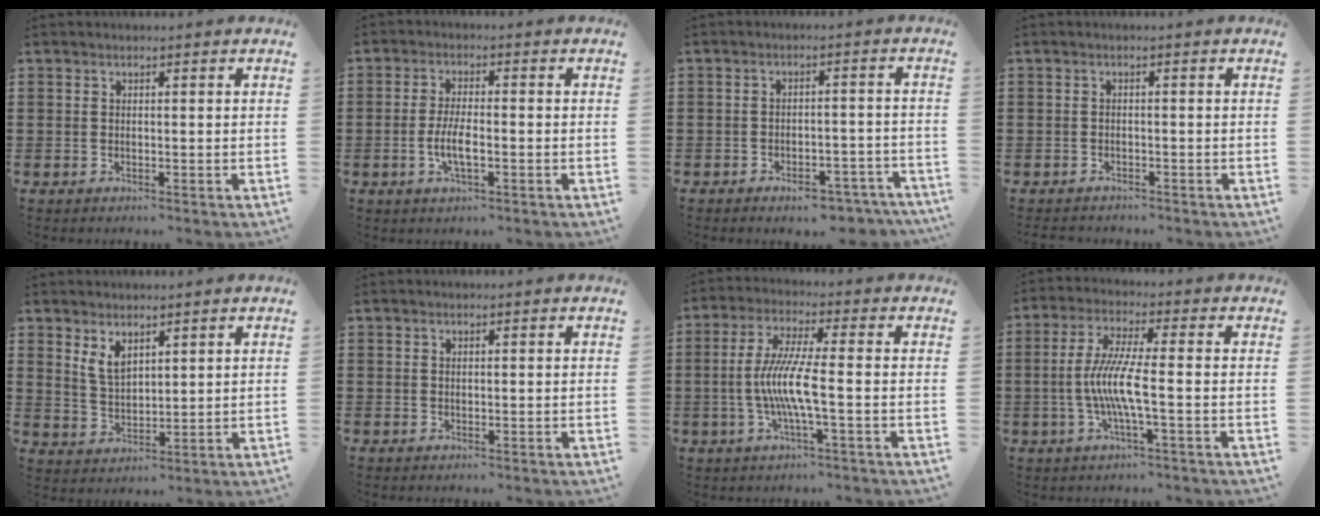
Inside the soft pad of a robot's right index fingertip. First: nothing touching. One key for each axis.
{"total": 4.6, "fx": -1.3, "fy": 1.2, "fz": 4.2, "tx": -0.091, "ty": -0.004, "tz": -0.030}
{"total": 4.1, "fx": -3.8, "fy": 0.8, "fz": 1.1, "tx": -0.017, "ty": 0.009, "tz": -0.075}
{"total": 1.1, "fx": -1.0, "fy": 0.3, "fz": 0.0, "tx": -0.005, "ty": 0.001, "tz": -0.022}
{"total": 3.9, "fx": 2.5, "fy": 1.9, "fz": 2.3, "tx": -0.052, "ty": 0.002, "tz": 0.047}
{"total": 0.0}
{"total": 7.7, "fx": -1.7, "fy": 0.3, "fz": 7.5, "tx": -0.160, "ty": -0.016, "tz": -0.041}
{"total": 7.3, "fx": -1.6, "fy": 0.4, "fz": 7.1, "tx": -0.153, "ty": -0.015, "tz": -0.039}